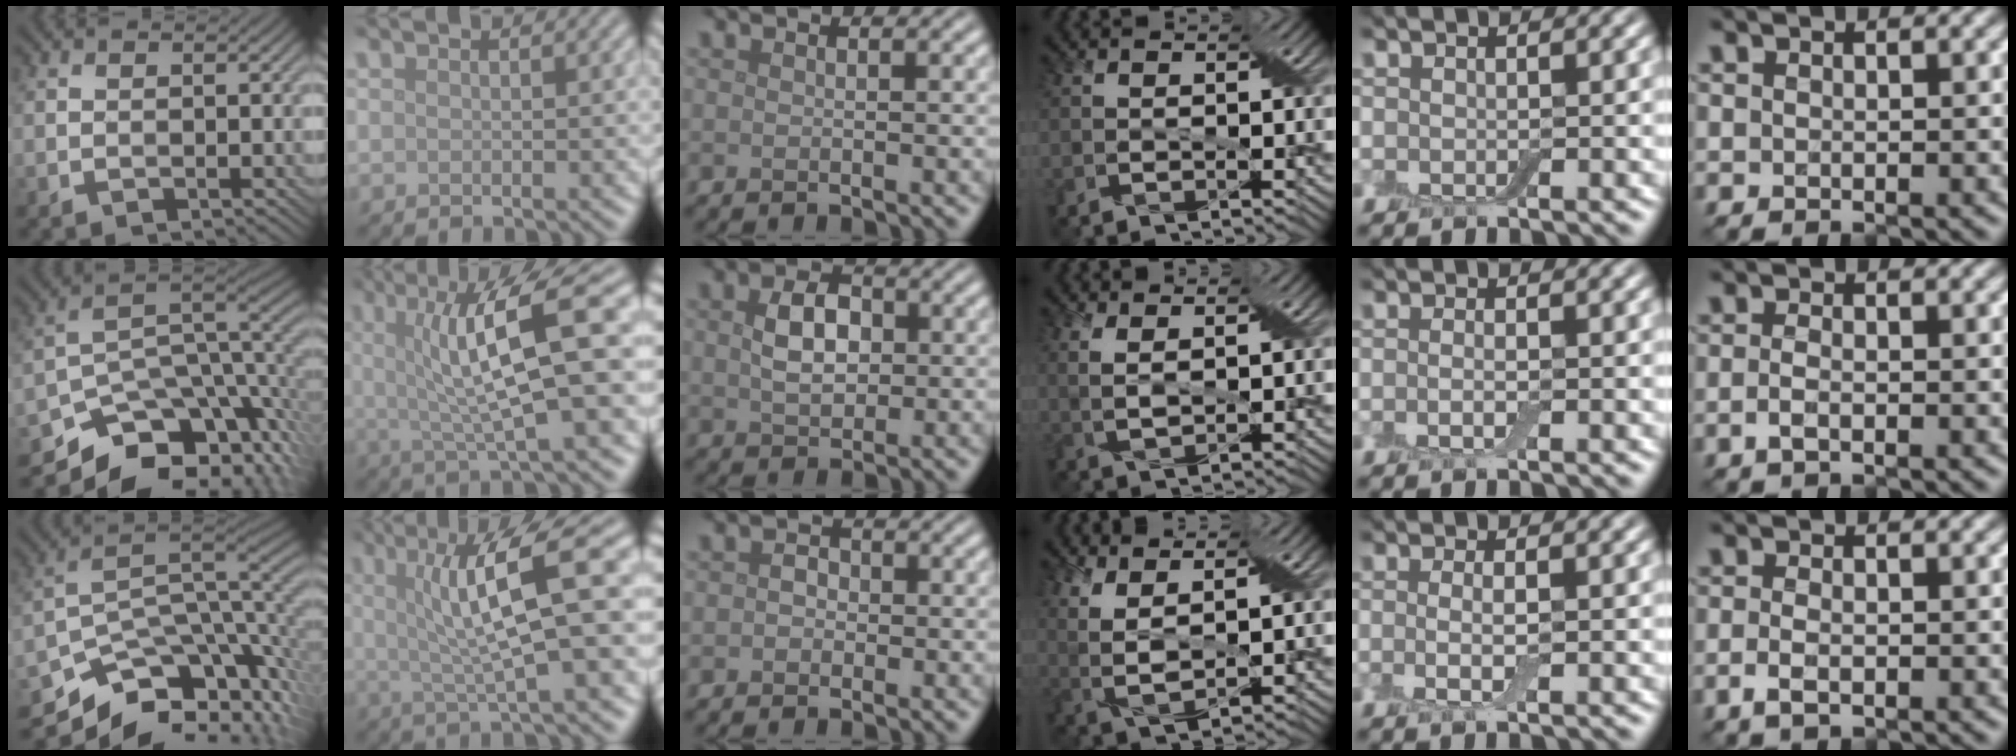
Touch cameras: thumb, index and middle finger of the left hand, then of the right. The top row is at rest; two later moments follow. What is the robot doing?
{"motion": "wrap", "object": "bandage"}